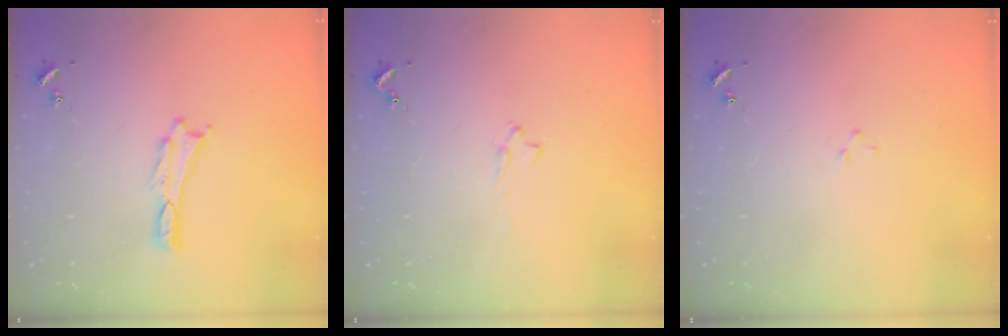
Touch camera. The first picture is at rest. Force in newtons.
{"total": 2.0, "press": 2.0, "slide": 0.4}
{"total": 0.7, "press": 0.7, "slide": 0.2}